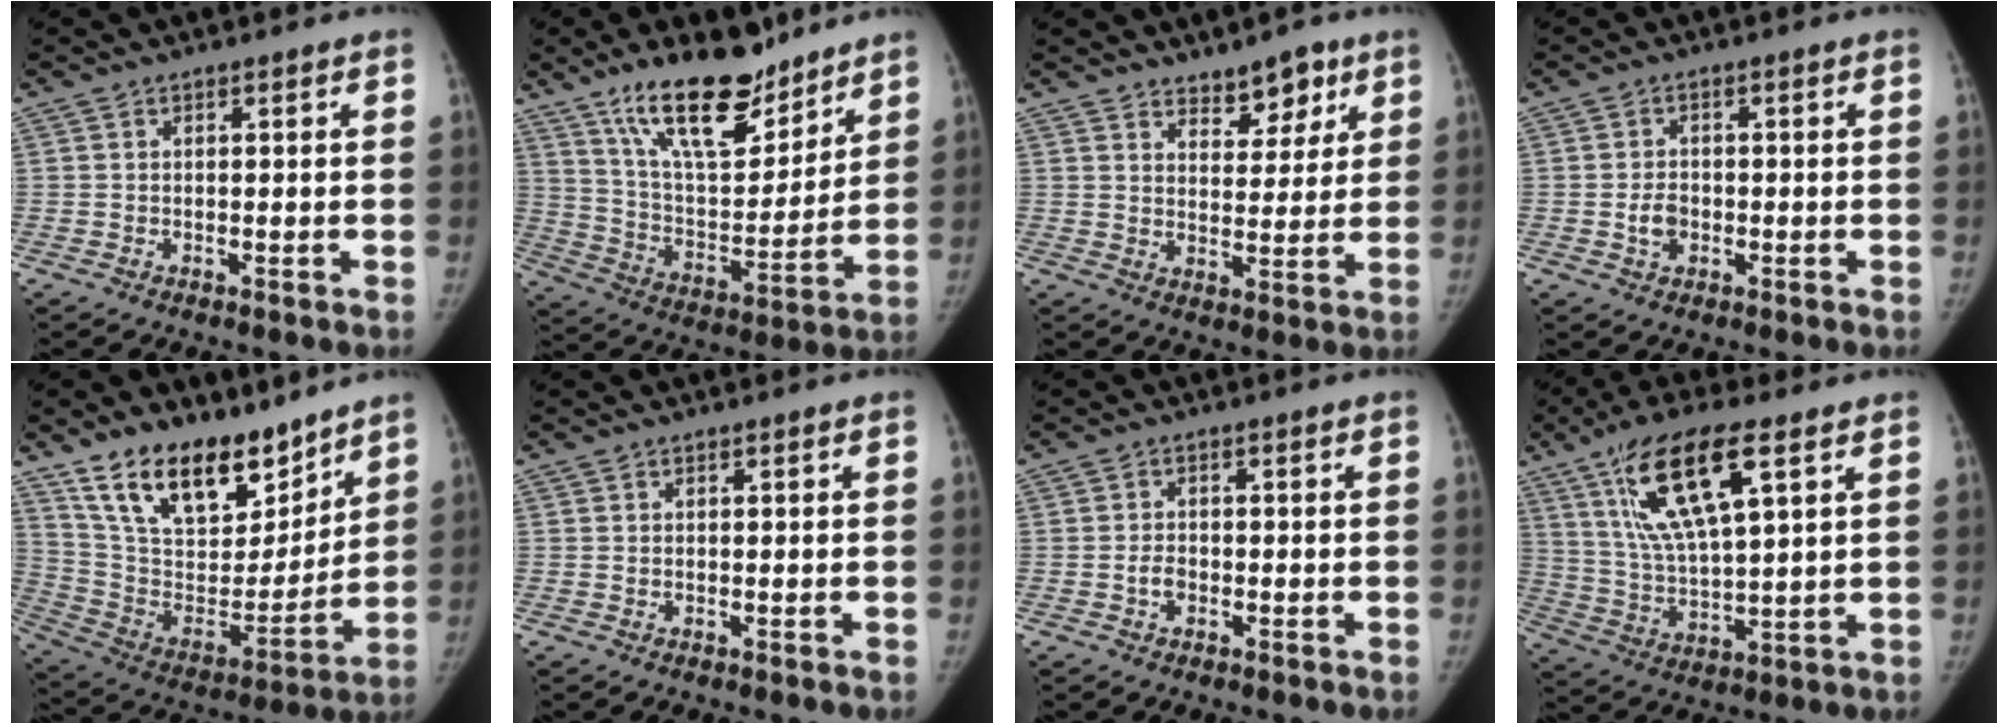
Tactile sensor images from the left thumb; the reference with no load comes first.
{"total": 19.9, "force": [14.1, 7.8, 11.7], "torque": [-0.154, -0.083, 0.248]}
{"total": 6.9, "force": [4.9, 3.7, 3.1], "torque": [-0.009, -0.032, 0.076]}
{"total": 3.4, "force": [-0.8, 2.5, 2.2], "torque": [-0.033, 0.007, -0.014]}
{"total": 21.9, "force": [15.6, 10.5, 11.3], "torque": [-0.155, -0.078, 0.279]}
{"total": 0.0}
{"total": 2.3, "force": [-0.7, 1.6, 1.4], "torque": [-0.022, 0.009, -0.014]}
{"total": 16.7, "force": [7.9, 4.9, 13.9], "torque": [-0.258, -0.020, 0.151]}